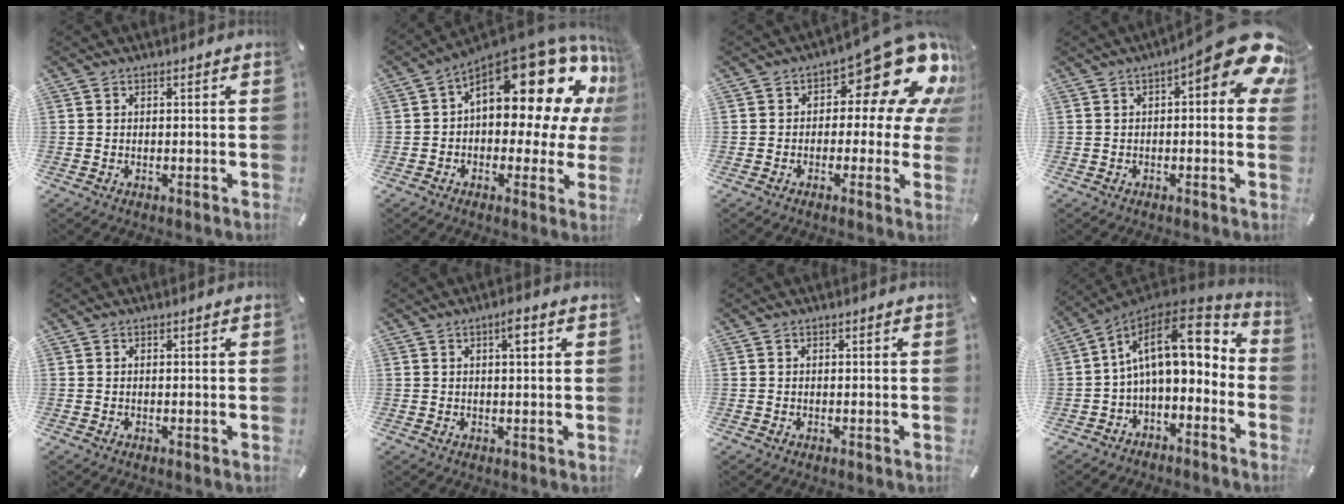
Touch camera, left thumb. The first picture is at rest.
{"total": 23.1, "force": [9.8, 11.8, 17.3], "torque": [-0.219, -0.082, 0.166]}
{"total": 17.4, "force": [8.5, 8.1, 12.9], "torque": [-0.163, -0.061, 0.137]}
{"total": 12.8, "force": [5.2, 4.0, 10.9], "torque": [-0.143, -0.047, 0.086]}
{"total": 0.0}
{"total": 3.3, "force": [1.1, 0.9, 3.0], "torque": [-0.047, 0.001, 0.011]}
{"total": 0.0}
{"total": 17.3, "force": [3.4, 9.2, 14.2], "torque": [-0.247, -0.007, 0.058]}